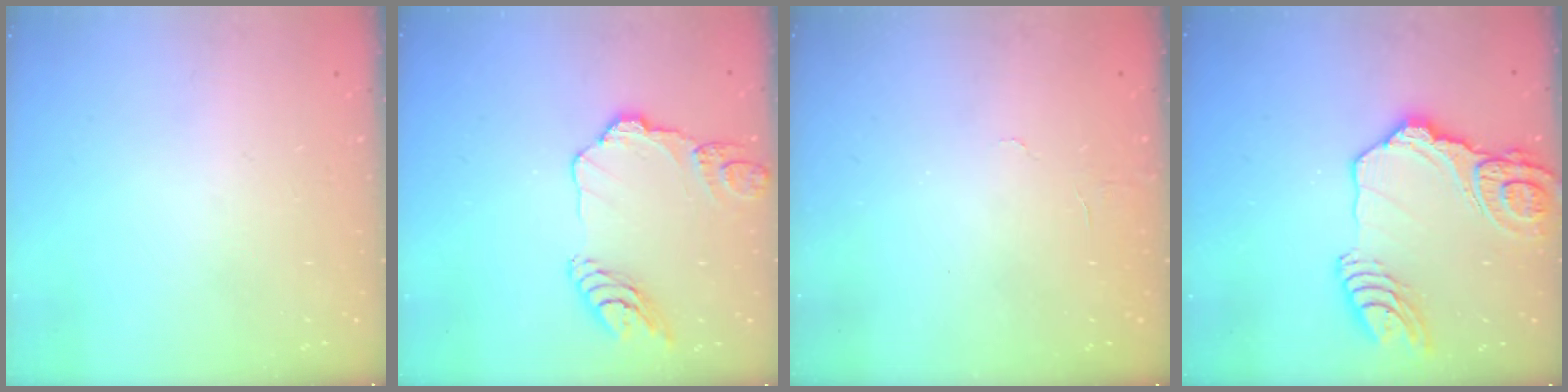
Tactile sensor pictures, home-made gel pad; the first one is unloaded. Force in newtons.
{"total": 12.1, "press": 12.1, "slide": 1.1}
{"total": 3.5, "press": 3.5, "slide": 0.3}
{"total": 23.3, "press": 23.1, "slide": 3.0}